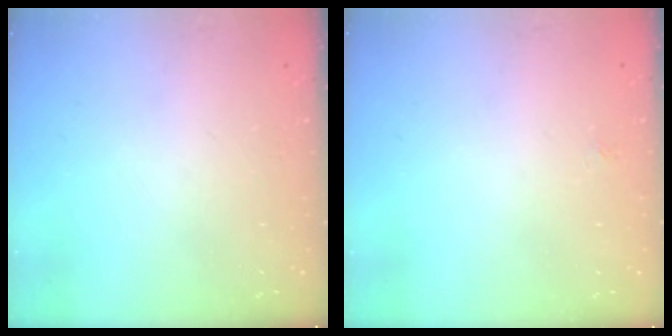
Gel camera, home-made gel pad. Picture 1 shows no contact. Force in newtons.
{"total": 1.9, "press": 1.8, "slide": 0.4}